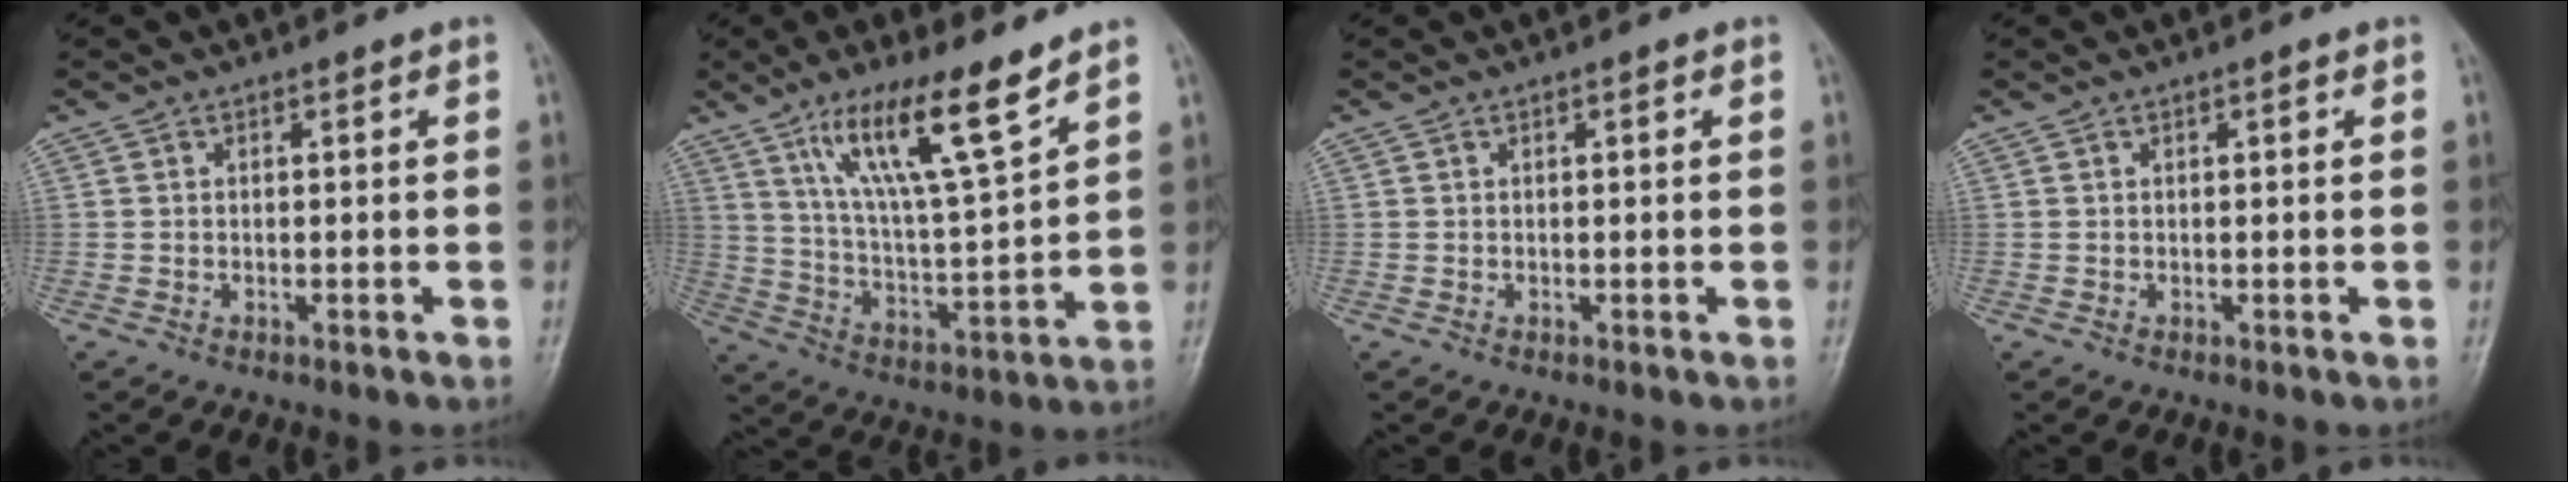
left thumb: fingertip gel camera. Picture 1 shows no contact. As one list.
[{"total": 15.0, "force": [9.6, 2.2, 11.3], "torque": [-0.194, -0.052, 0.182]}, {"total": 0.7, "force": [0.2, 0.2, 0.6], "torque": [-0.010, 0.001, 0.002]}, {"total": 0.9, "force": [0.3, 0.3, 0.8], "torque": [-0.012, 0.002, 0.003]}]